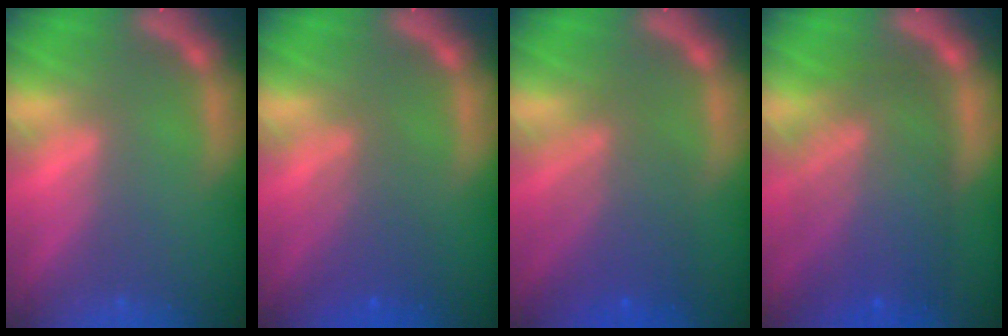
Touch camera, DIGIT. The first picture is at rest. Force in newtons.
{"total": 3.6}
{"total": 5.5}
{"total": 9.5}